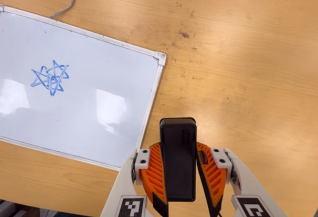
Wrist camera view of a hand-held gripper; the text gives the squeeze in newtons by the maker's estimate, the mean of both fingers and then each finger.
{"total": 9.5, "left": 7.7, "right": 11.3}